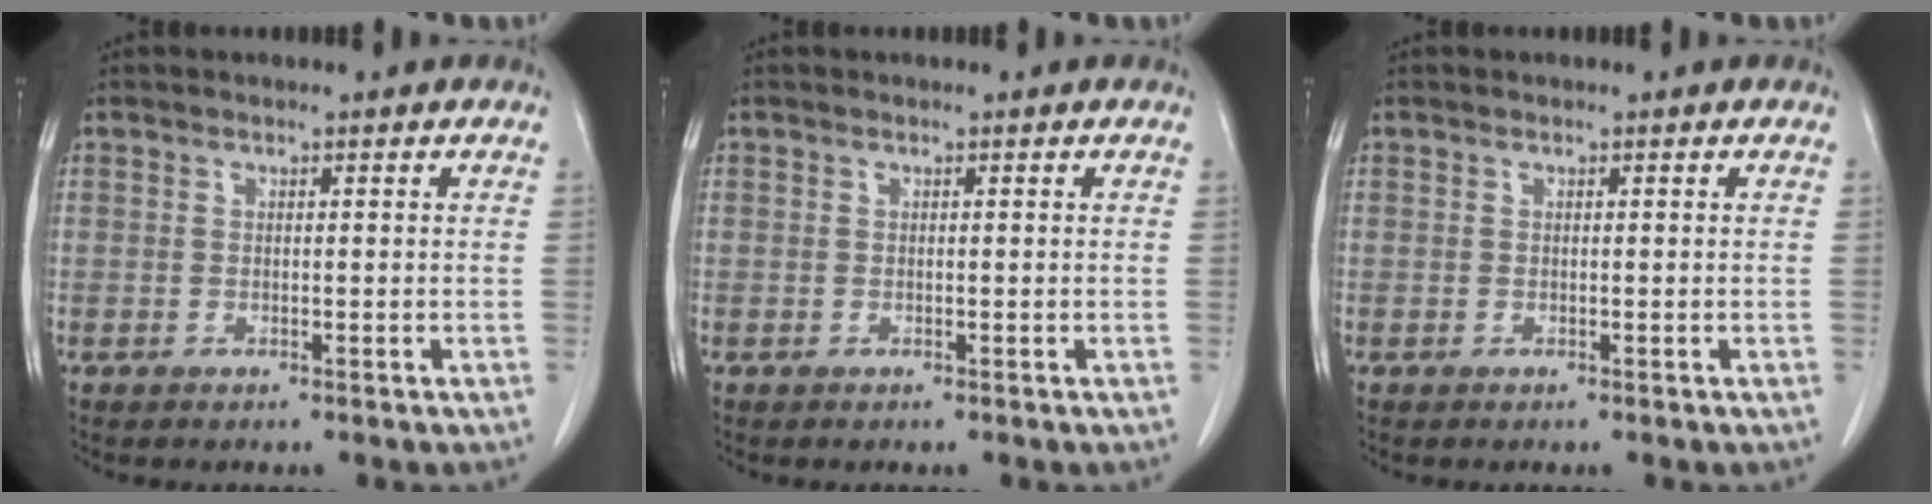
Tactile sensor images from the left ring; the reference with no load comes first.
{"total": 0.0}
{"total": 0.0}